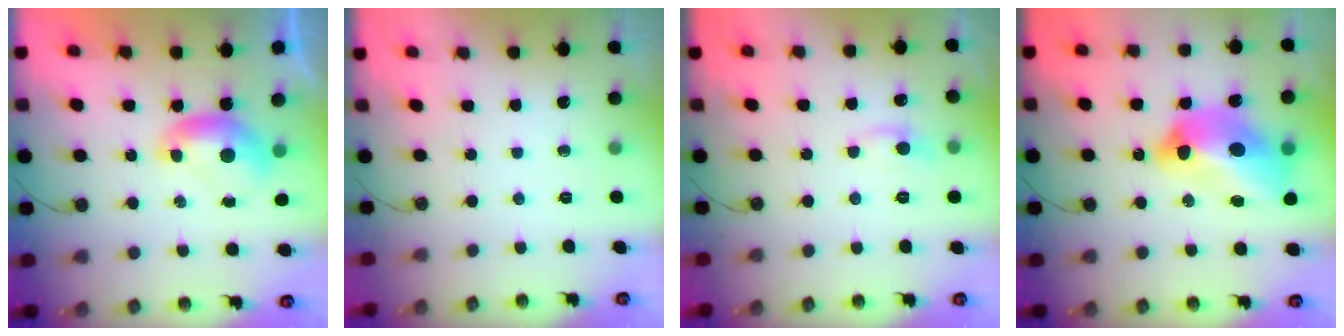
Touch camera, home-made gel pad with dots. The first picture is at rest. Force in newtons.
{"total": 0.0}
{"total": 1.7, "press": 1.6, "slide": 0.7}
{"total": 15.4, "press": 15.3, "slide": 1.8}